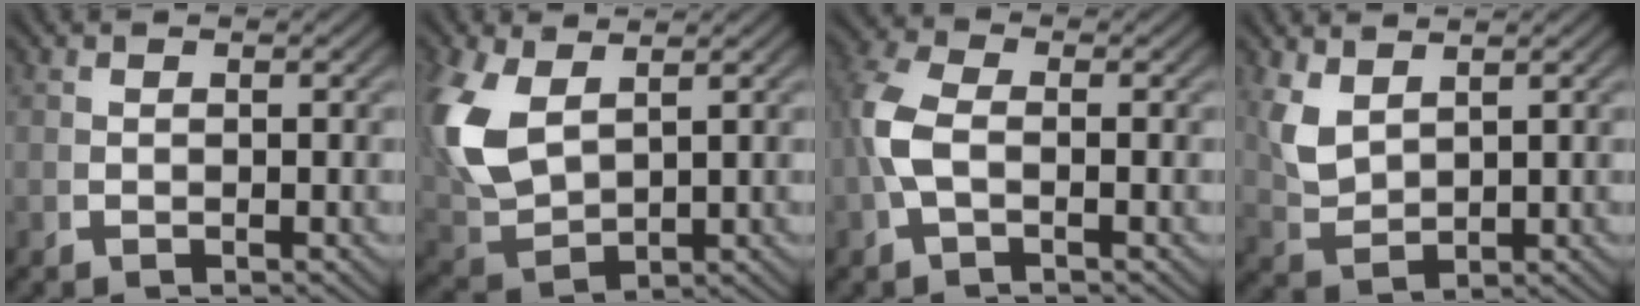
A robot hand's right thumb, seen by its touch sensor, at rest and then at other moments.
{"total": 6.8, "force": [1.2, 4.7, 4.7], "torque": [-0.142, -0.026, 0.050]}
{"total": 3.5, "force": [-0.1, 2.0, 2.9], "torque": [-0.085, -0.010, 0.007]}
{"total": 3.6, "force": [1.6, 2.1, 2.5], "torque": [-0.072, -0.016, 0.052]}